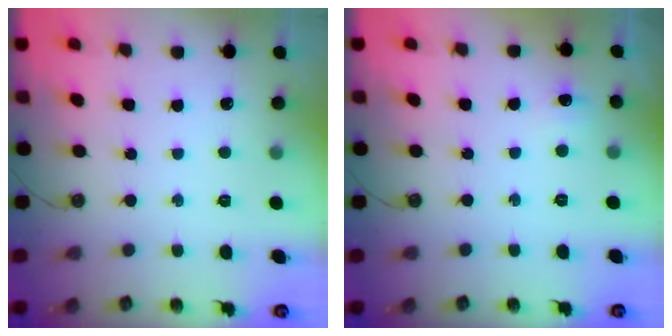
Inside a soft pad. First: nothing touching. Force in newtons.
{"total": 5.4, "press": 5.3, "slide": 0.8}